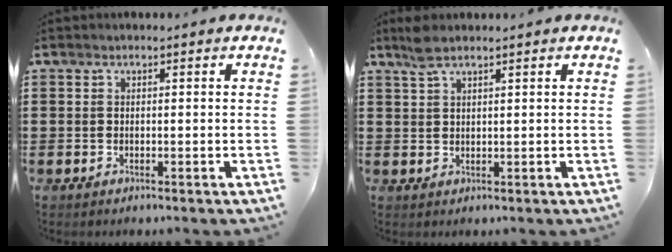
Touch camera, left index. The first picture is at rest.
{"total": 2.9, "force": [2.2, 0.6, 1.9], "torque": [-0.042, 0.002, 0.040]}